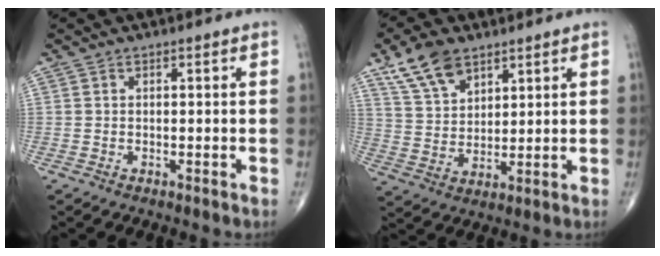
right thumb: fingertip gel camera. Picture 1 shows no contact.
{"total": 9.7, "force": [6.2, 5.3, 5.2], "torque": [-0.082, -0.026, 0.124]}